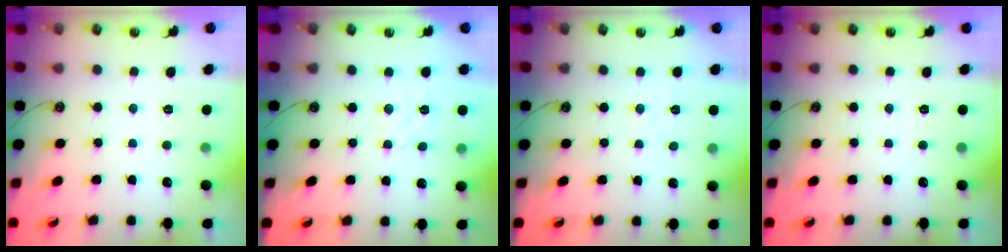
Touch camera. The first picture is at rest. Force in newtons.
{"total": 2.8, "press": 2.7, "slide": 0.5}
{"total": 3.1, "press": 3.0, "slide": 0.6}
{"total": 0.0}